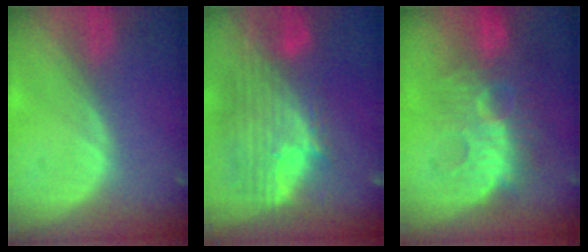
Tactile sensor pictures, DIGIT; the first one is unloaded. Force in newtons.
{"total": 12.1, "press": 10.2, "slide": 6.5}
{"total": 9.7, "press": 9.4, "slide": 2.5}